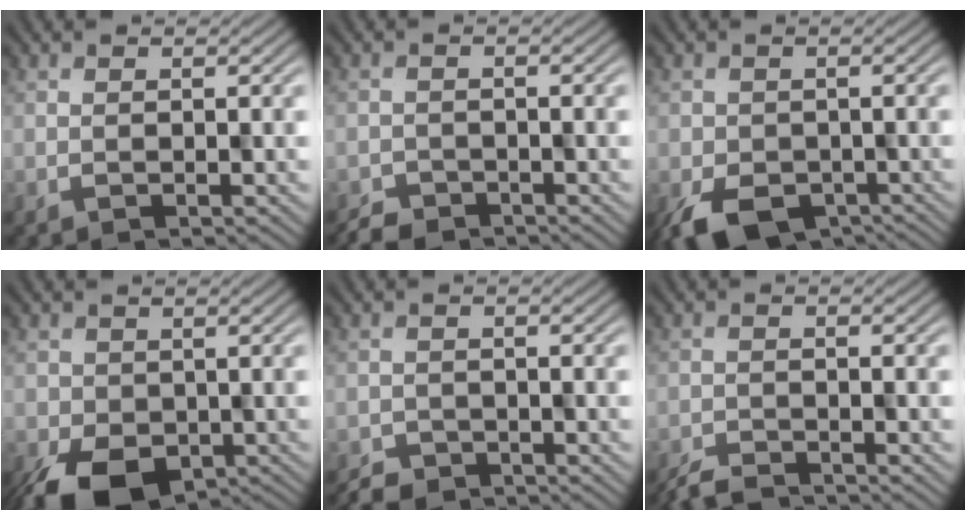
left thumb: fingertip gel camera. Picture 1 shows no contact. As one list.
[{"total": 2.8, "force": [-2.7, 0.9, 0.0], "torque": [0.001, -0.011, -0.044]}, {"total": 7.4, "force": [-4.3, 4.5, 4.0], "torque": [-0.079, -0.033, -0.058]}, {"total": 8.5, "force": [-4.4, 5.1, 5.2], "torque": [-0.105, -0.039, -0.056]}, {"total": 2.8, "force": [-2.6, 1.0, -0.1], "torque": [0.004, -0.011, -0.042]}, {"total": 3.6, "force": [-3.5, 0.4, 0.6], "torque": [-0.014, -0.010, -0.064]}]